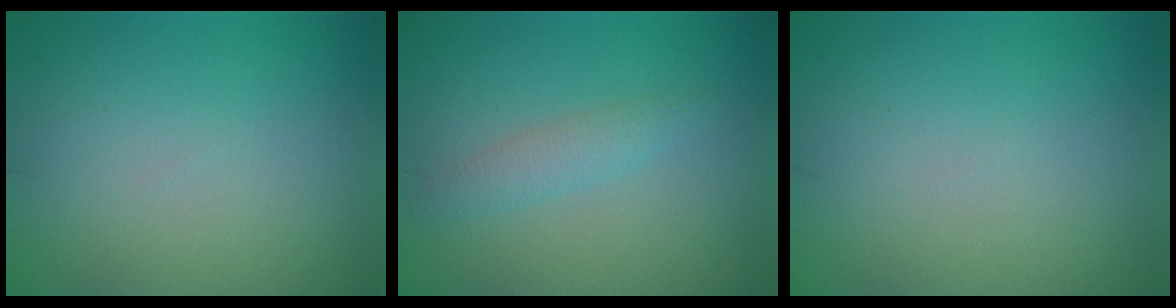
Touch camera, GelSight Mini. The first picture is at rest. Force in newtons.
{"total": 1.8, "press": 1.8, "slide": 0.1}
{"total": 0.0}